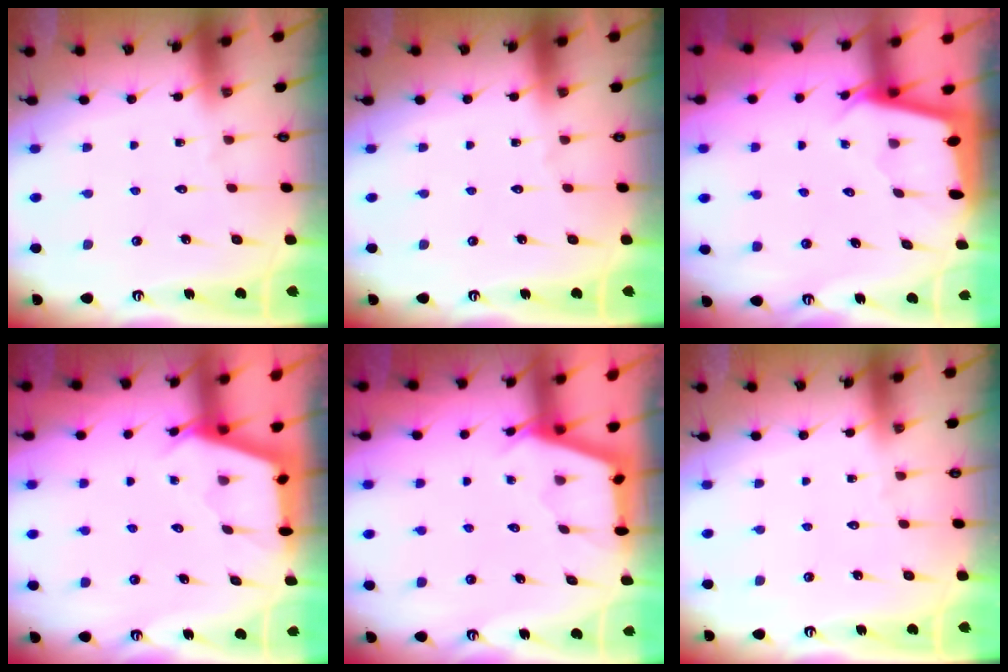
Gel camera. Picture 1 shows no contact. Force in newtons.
{"total": 0.0}
{"total": 2.1, "press": 2.1, "slide": 0.2}
{"total": 2.5, "press": 2.5, "slide": 0.4}
{"total": 2.9, "press": 2.8, "slide": 0.3}
{"total": 0.0}